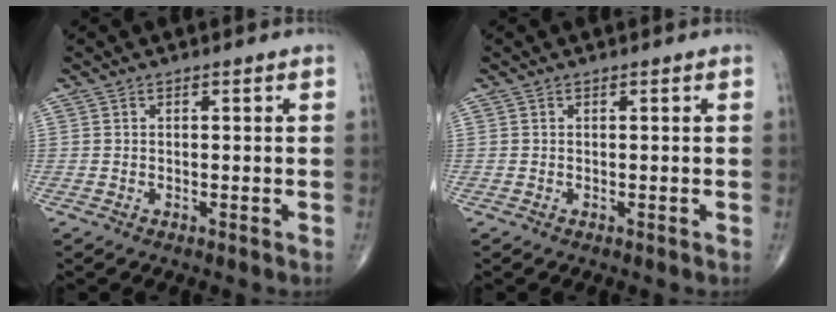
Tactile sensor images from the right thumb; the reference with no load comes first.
{"total": 0.0}